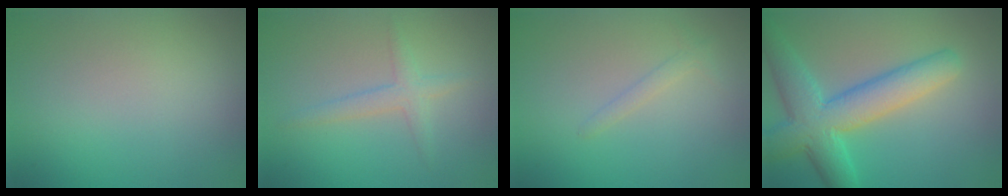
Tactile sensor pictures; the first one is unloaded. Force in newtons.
{"total": 1.9, "press": 1.9, "slide": 0.1}
{"total": 1.1, "press": 1.1, "slide": 0.1}
{"total": 7.1, "press": 7.1, "slide": 0.1}